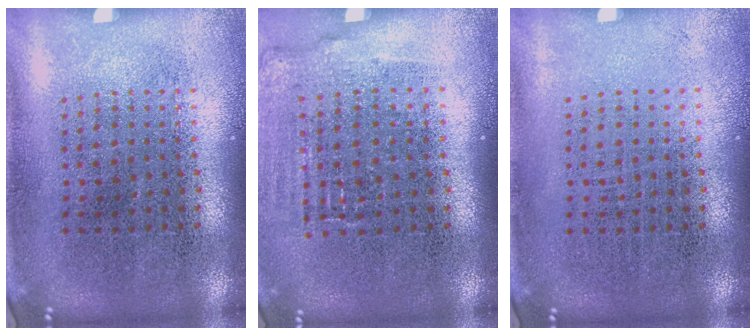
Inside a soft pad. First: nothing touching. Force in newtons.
{"total": 1.1, "press": 1.1, "slide": 0.4}
{"total": 0.0}